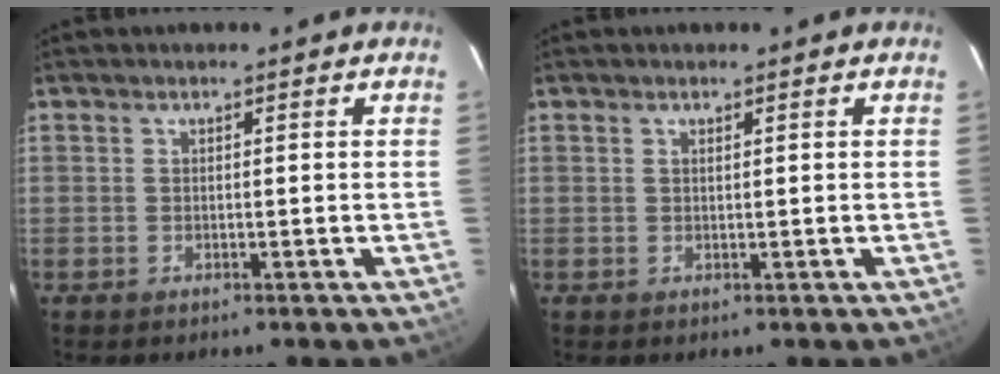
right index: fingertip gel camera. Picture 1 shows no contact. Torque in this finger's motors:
{"motor_torque": [-0.11, 0.06, -0.06, 0.00]}